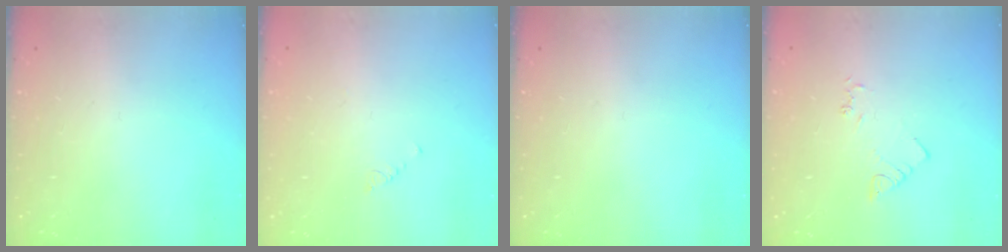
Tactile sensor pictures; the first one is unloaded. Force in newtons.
{"total": 0.7, "press": 0.6, "slide": 0.2}
{"total": 0.0}
{"total": 2.3, "press": 2.3, "slide": 0.3}